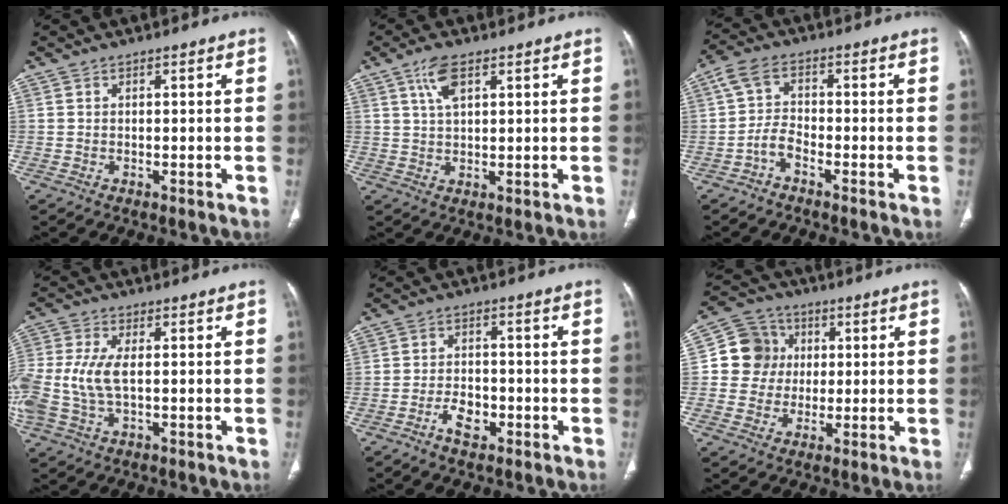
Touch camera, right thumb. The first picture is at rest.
{"total": 5.4, "force": [2.7, 2.2, 4.1], "torque": [-0.079, -0.005, 0.055]}
{"total": 4.1, "force": [-2.3, 2.3, 2.6], "torque": [-0.050, 0.023, -0.054]}
{"total": 10.0, "force": [-0.2, 5.1, 8.6], "torque": [-0.221, 0.007, 0.001]}
{"total": 4.5, "force": [-2.4, 2.7, 2.8], "torque": [-0.041, 0.019, -0.042]}
{"total": 9.5, "force": [1.1, 9.1, 2.8], "torque": [-0.016, 0.010, 0.012]}